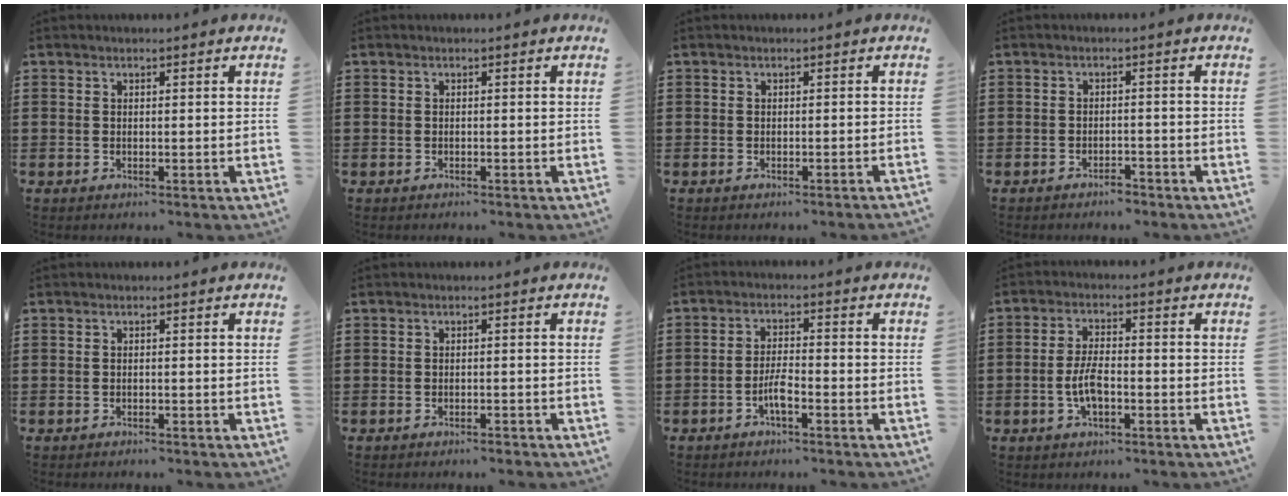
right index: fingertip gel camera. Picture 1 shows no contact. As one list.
[{"total": 0.0}, {"total": 0.8, "force": [-0.7, -0.2, 0.4], "torque": [-0.008, -0.001, -0.014]}, {"total": 2.1, "force": [-2.0, 0.4, 0.3], "torque": [-0.013, 0.000, -0.041]}, {"total": 0.6, "force": [-0.6, 0.0, 0.1], "torque": [-0.004, -0.001, -0.011]}, {"total": 0.9, "force": [-0.9, 0.0, 0.3], "torque": [-0.010, -0.002, -0.017]}, {"total": 3.6, "force": [-1.9, 0.7, 3.0], "torque": [-0.072, -0.003, -0.040]}, {"total": 5.0, "force": [-1.4, 2.0, 4.3], "torque": [-0.096, 0.002, -0.030]}]